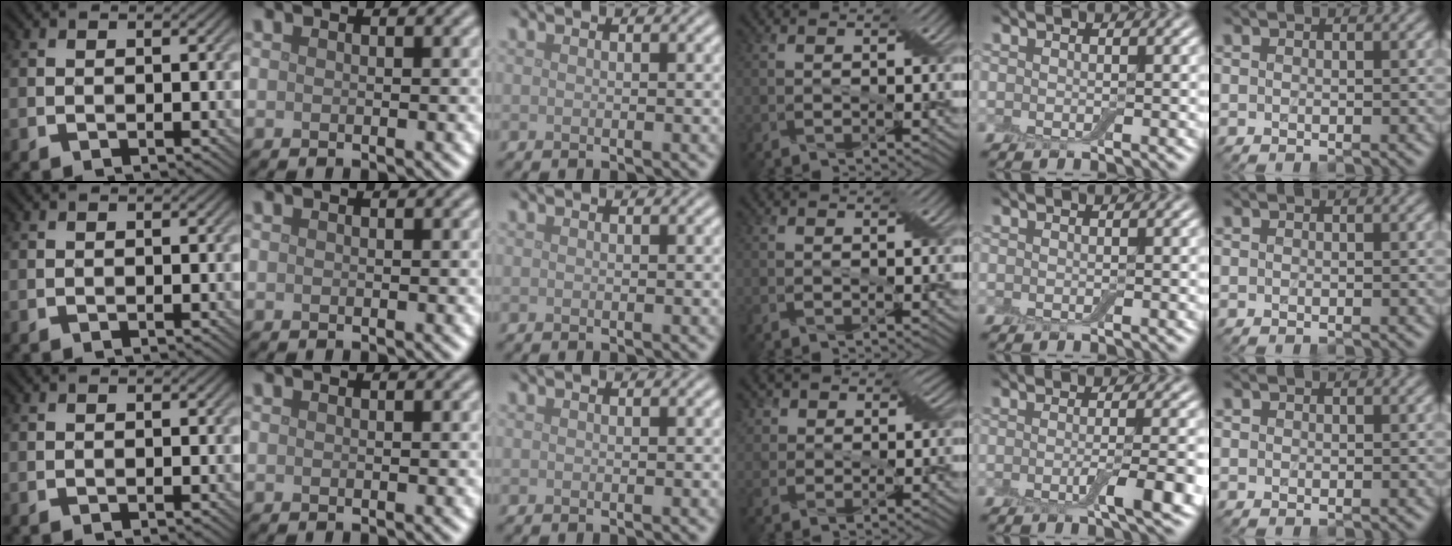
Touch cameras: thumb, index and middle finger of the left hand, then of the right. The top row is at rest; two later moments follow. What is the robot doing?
{"motion": "pour", "object": "cup"}